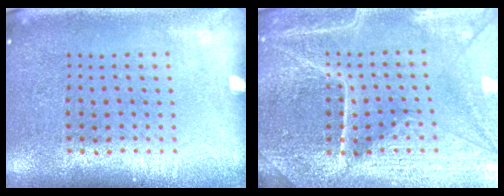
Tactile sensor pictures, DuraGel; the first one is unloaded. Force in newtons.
{"total": 5.2, "press": 4.9, "slide": 2.0}